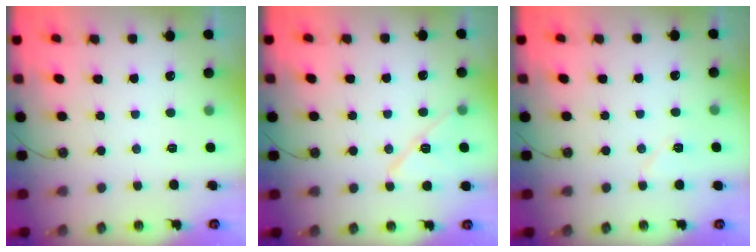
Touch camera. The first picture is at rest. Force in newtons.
{"total": 10.9, "press": 10.8, "slide": 1.4}
{"total": 6.3, "press": 4.4, "slide": 4.5}